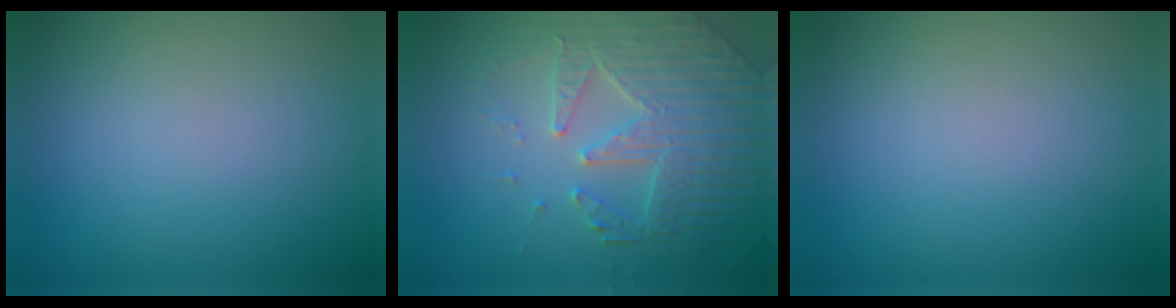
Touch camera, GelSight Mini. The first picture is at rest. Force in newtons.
{"total": 4.9, "press": 4.7, "slide": 1.5}
{"total": 0.0}